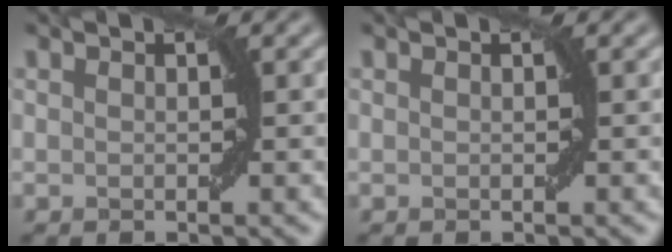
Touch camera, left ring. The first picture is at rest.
{"total": 0.0}